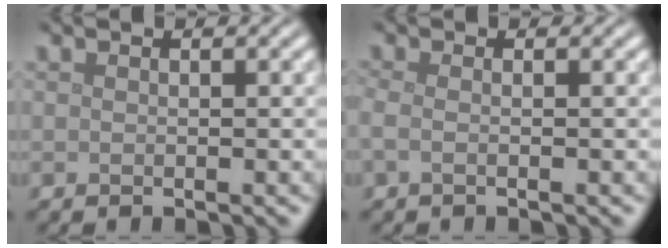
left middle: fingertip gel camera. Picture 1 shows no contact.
{"total": 1.2, "force": [-0.3, 0.4, 1.0], "torque": [-0.022, -0.005, -0.009]}